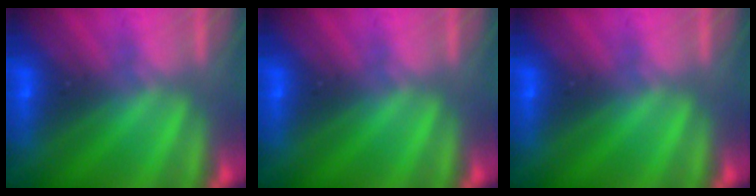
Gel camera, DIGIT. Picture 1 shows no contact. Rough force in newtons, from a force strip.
{"total": 0.0}
{"total": 0.0}